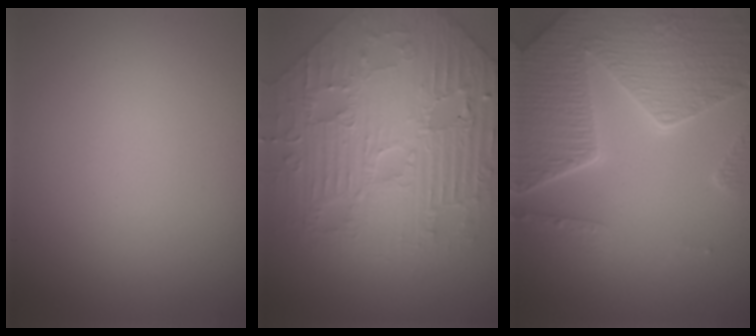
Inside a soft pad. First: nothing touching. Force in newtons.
{"total": 8.4, "press": 6.7, "slide": 5.2}
{"total": 8.3, "press": 6.1, "slide": 5.6}